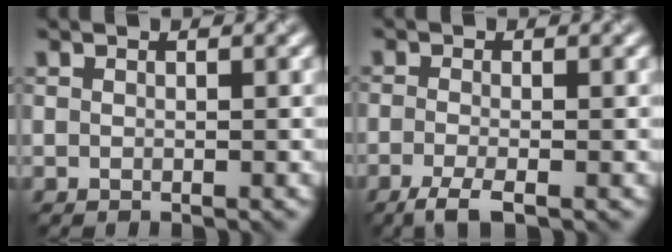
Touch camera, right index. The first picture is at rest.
{"total": 2.7, "force": [-1.6, 0.6, 2.0], "torque": [-0.045, -0.006, -0.038]}